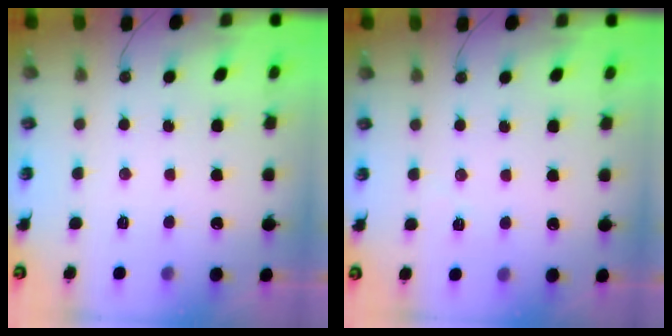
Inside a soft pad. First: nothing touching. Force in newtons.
{"total": 2.9, "press": 1.9, "slide": 2.2}